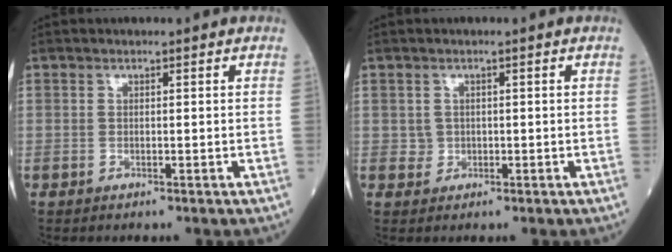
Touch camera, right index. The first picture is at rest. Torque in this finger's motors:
{"motor_torque": [0.04, 0.00, -0.02, 0.01]}